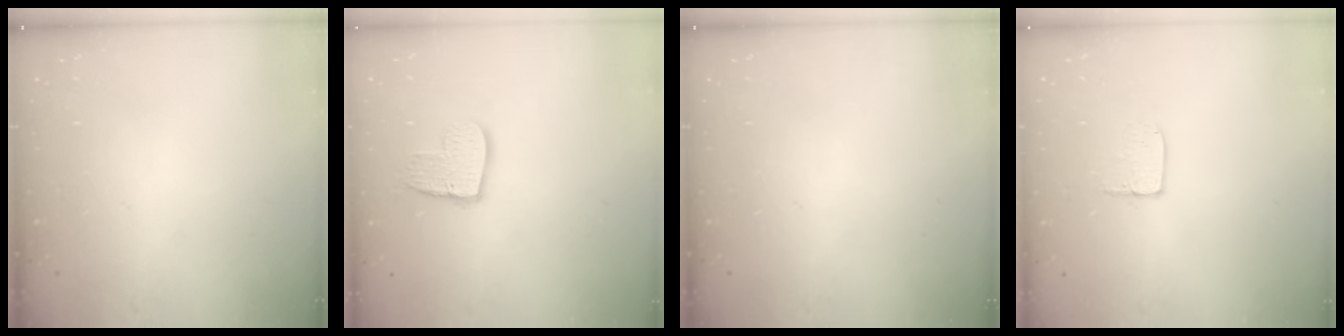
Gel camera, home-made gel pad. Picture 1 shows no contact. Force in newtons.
{"total": 10.9, "press": 10.9, "slide": 0.9}
{"total": 0.0}
{"total": 6.1, "press": 6.1, "slide": 0.4}